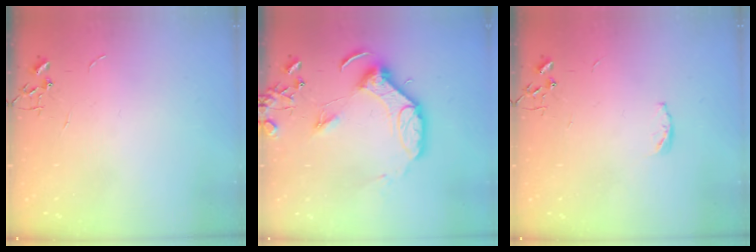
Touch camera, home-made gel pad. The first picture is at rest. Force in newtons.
{"total": 13.0, "press": 12.8, "slide": 1.9}
{"total": 3.8, "press": 3.8, "slide": 0.5}